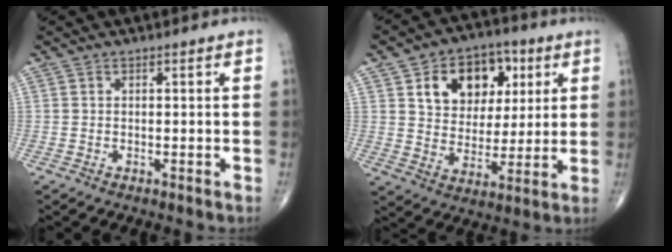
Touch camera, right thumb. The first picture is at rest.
{"total": 14.9, "force": [5.5, 10.8, 8.6], "torque": [-0.088, -0.007, 0.092]}